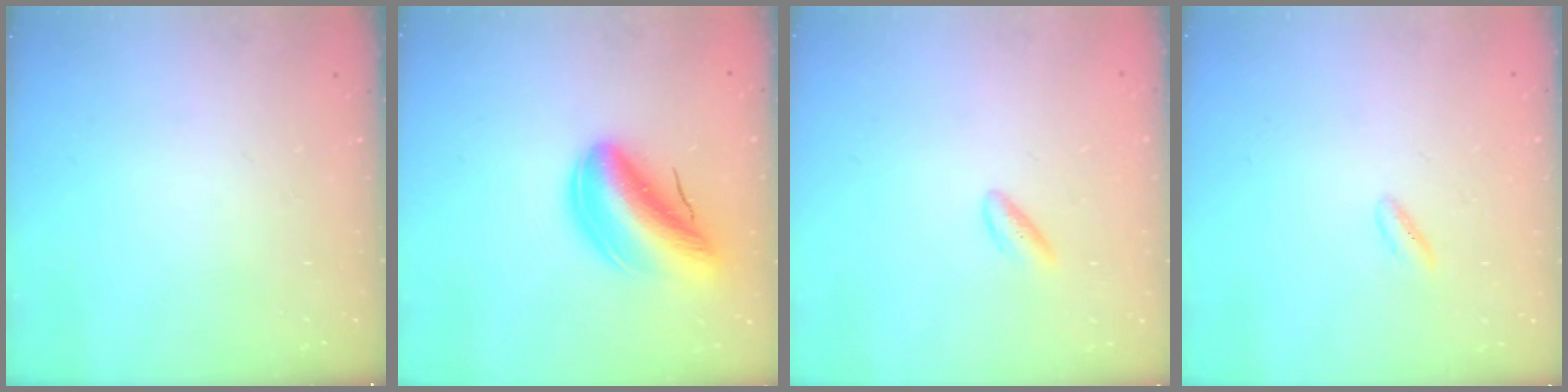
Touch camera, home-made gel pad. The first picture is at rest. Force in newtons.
{"total": 15.3, "press": 14.6, "slide": 4.3}
{"total": 2.8, "press": 2.5, "slide": 1.2}
{"total": 1.8, "press": 1.6, "slide": 0.8}